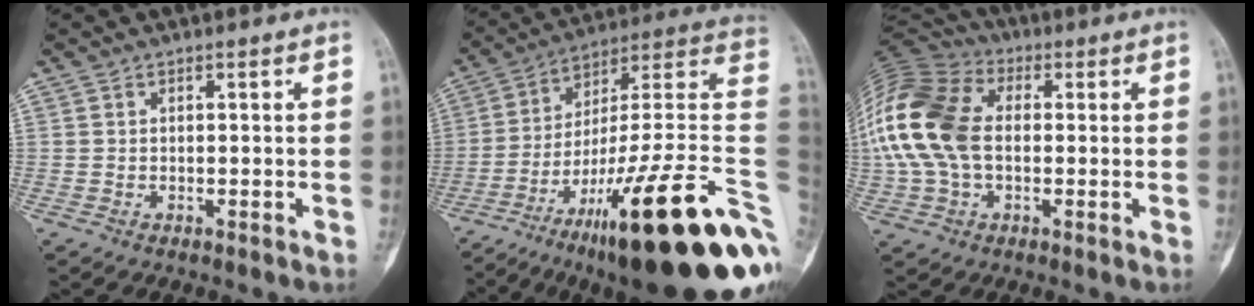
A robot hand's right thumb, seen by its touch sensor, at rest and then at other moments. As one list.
[{"total": 33.4, "force": [-13.2, 6.3, 30.0], "torque": [-0.345, 0.072, -0.209]}, {"total": 20.0, "force": [0.7, 13.2, 15.0], "torque": [-0.347, 0.023, 0.007]}]